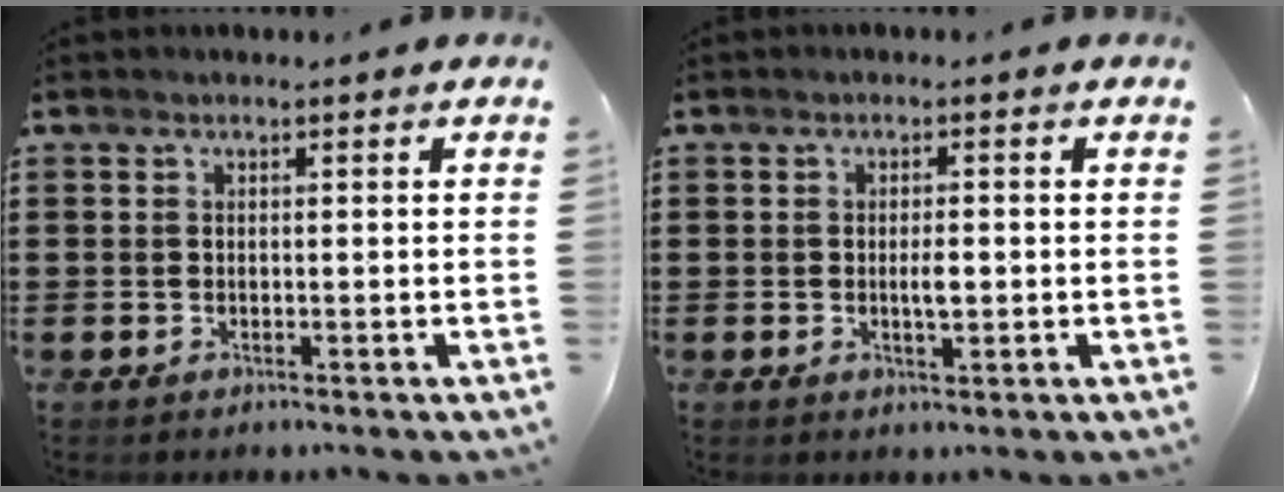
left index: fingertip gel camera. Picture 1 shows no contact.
{"total": 2.5, "force": [-0.2, 0.8, 2.4], "torque": [-0.046, 0.001, -0.004]}